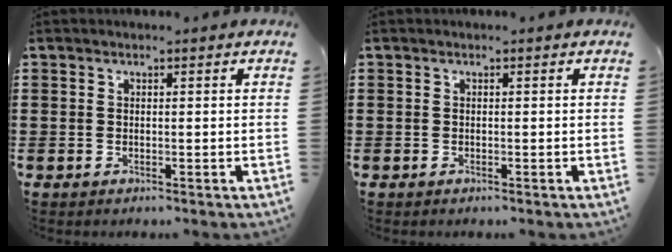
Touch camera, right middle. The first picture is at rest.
{"total": 0.0}